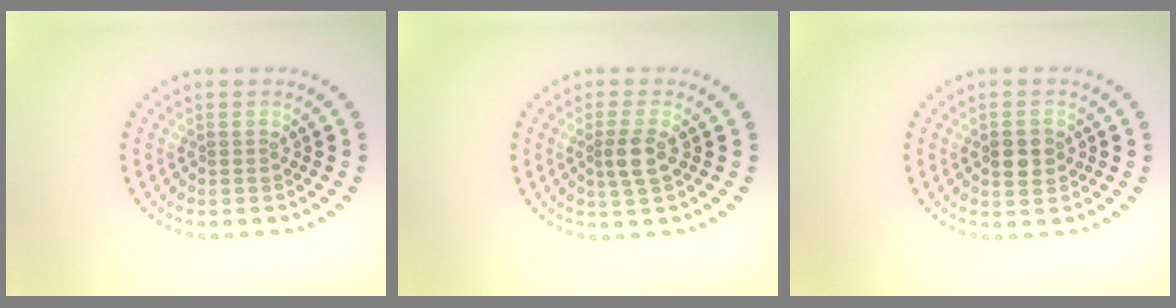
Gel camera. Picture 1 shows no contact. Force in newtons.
{"total": 2.1, "press": 1.8, "slide": 1.1}
{"total": 2.3, "press": 2.3, "slide": 0.1}